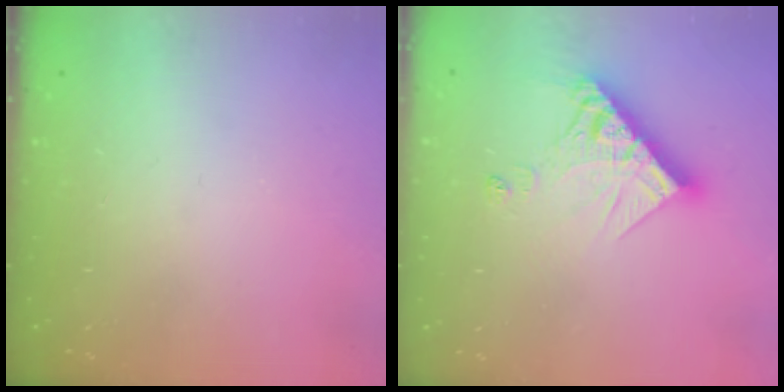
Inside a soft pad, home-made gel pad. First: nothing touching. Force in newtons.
{"total": 12.7, "press": 12.6, "slide": 1.6}